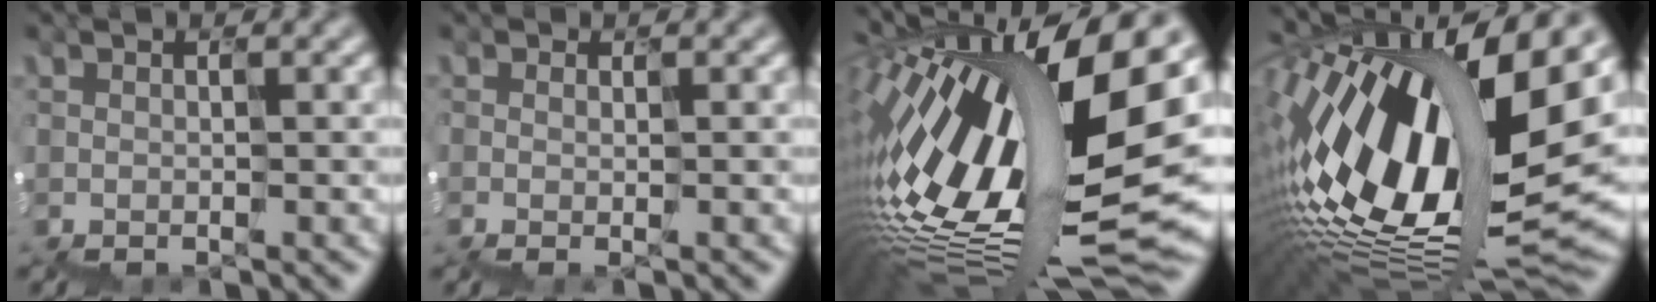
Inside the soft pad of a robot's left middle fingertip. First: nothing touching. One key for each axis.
{"total": 0.6, "fx": -0.2, "fy": -0.4, "fz": -0.4, "tx": 0.002, "ty": -0.006, "tz": -0.007}
{"total": 17.0, "fx": 0.9, "fy": 6.7, "fz": 15.6, "tx": -0.309, "ty": -0.006, "tz": 0.008}
{"total": 16.3, "fx": 2.5, "fy": 7.3, "fz": 14.4, "tx": -0.276, "ty": 0.010, "tz": 0.028}